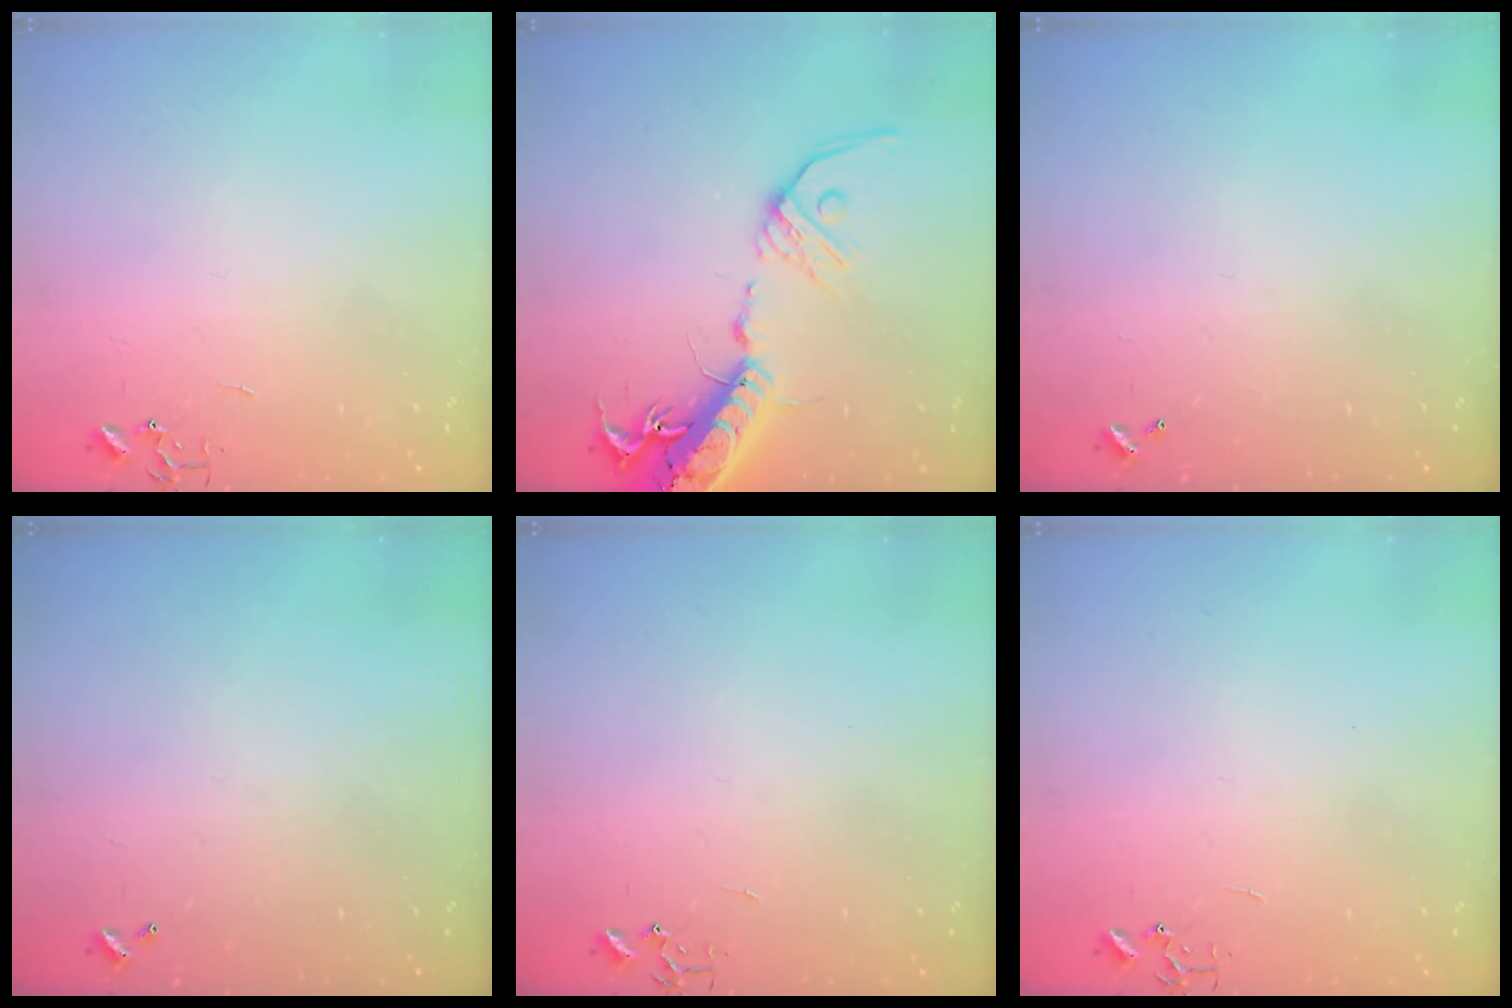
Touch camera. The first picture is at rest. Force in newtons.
{"total": 22.8, "press": 22.5, "slide": 3.8}
{"total": 0.0}
{"total": 0.0}
{"total": 0.0}
{"total": 0.0}